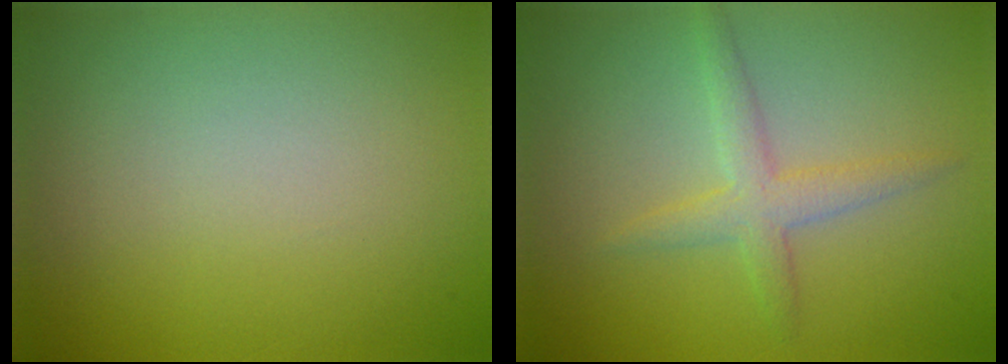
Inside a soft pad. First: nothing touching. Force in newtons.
{"total": 2.6, "press": 2.6, "slide": 0.0}